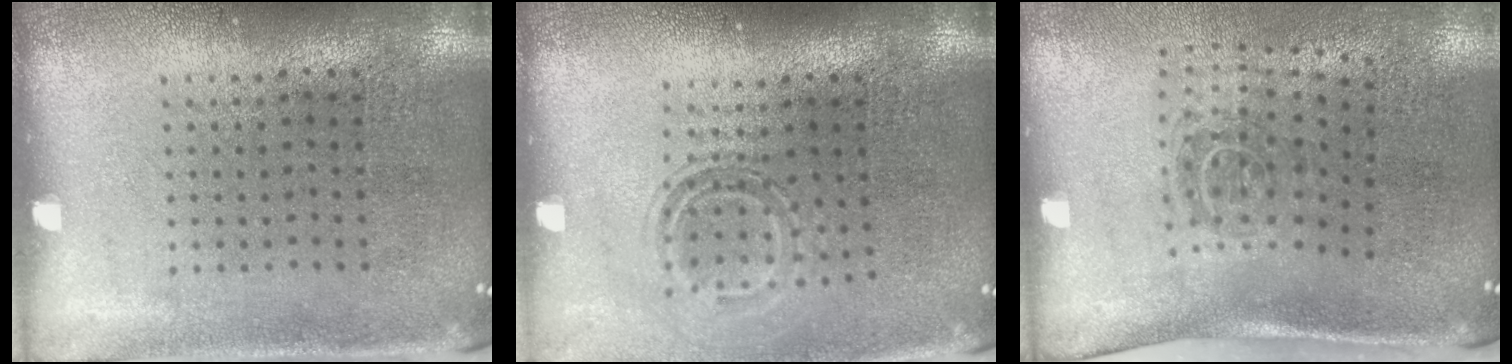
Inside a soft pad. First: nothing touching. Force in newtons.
{"total": 1.5, "press": 1.1, "slide": 1.1}
{"total": 1.8, "press": 1.2, "slide": 1.4}